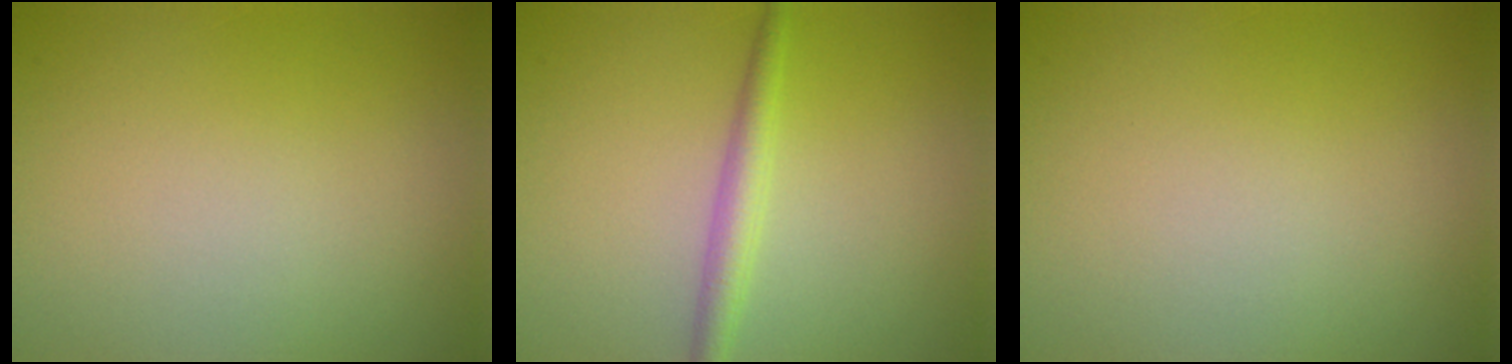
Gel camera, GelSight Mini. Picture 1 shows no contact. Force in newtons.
{"total": 2.2, "press": 2.2, "slide": 0.1}
{"total": 0.0}